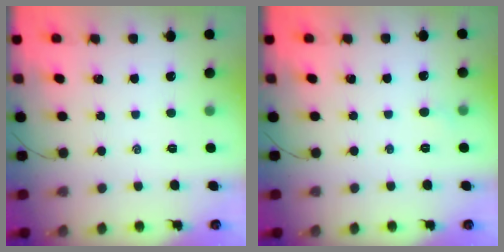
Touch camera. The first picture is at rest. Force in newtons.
{"total": 2.7, "press": 2.6, "slide": 0.9}